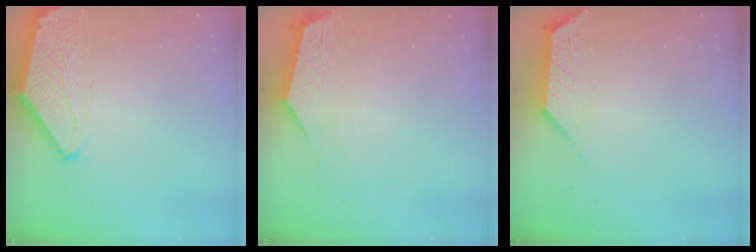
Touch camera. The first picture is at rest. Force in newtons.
{"total": 2.1, "press": 2.0, "slide": 0.4}
{"total": 2.1, "press": 2.1, "slide": 0.5}